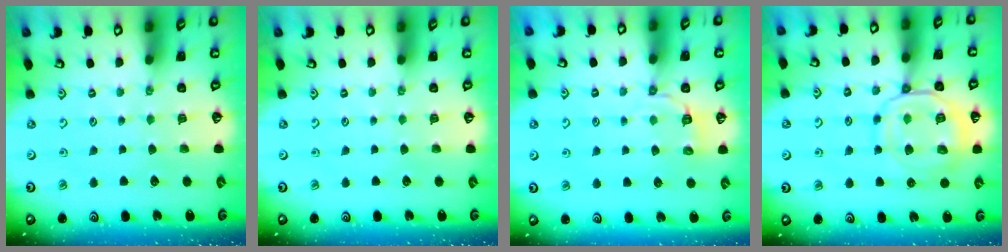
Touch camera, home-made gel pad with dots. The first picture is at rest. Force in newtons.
{"total": 0.0}
{"total": 3.7, "press": 3.1, "slide": 2.0}
{"total": 12.8, "press": 12.7, "slide": 1.6}